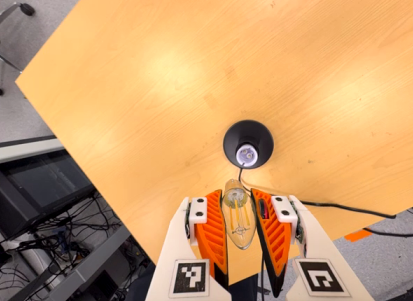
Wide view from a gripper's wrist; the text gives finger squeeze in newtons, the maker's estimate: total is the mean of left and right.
{"total": 20.7, "left": 22.1, "right": 19.2}